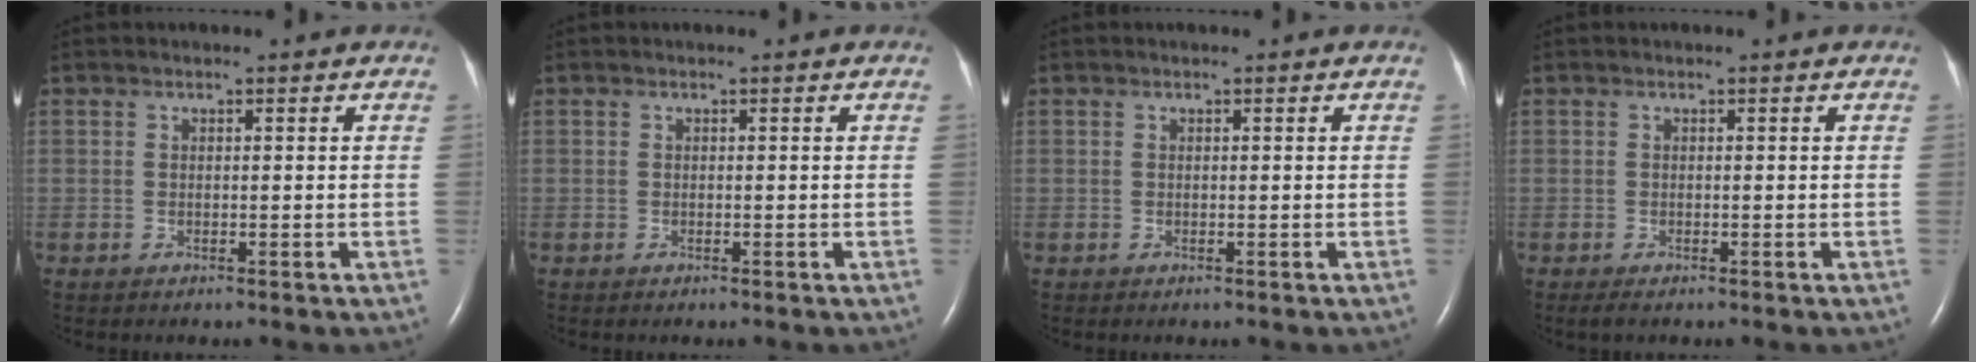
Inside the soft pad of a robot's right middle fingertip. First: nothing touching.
{"total": 0.0}
{"total": 0.0}
{"total": 1.0, "force": [-0.7, 0.2, 0.7], "torque": [-0.017, -0.003, -0.010]}